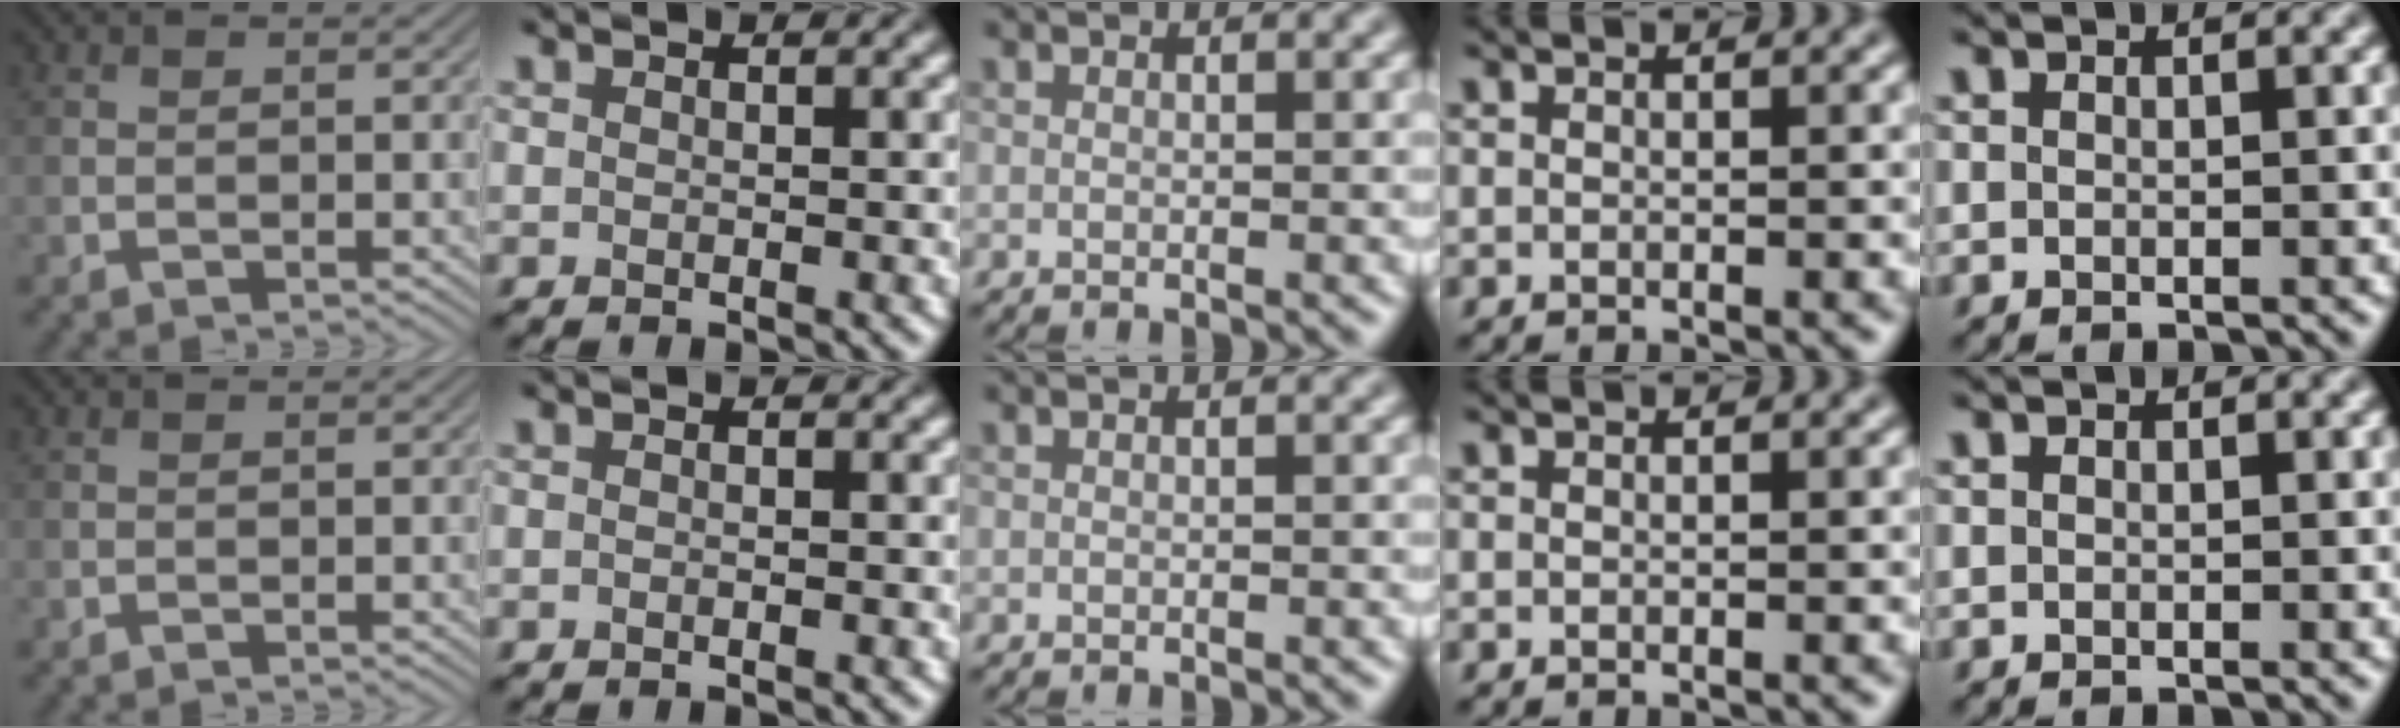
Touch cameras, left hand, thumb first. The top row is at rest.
{"index": {"total": 0.6, "force": [-0.5, 0.0, 0.3], "torque": [-0.004, 0.001, -0.011]}}